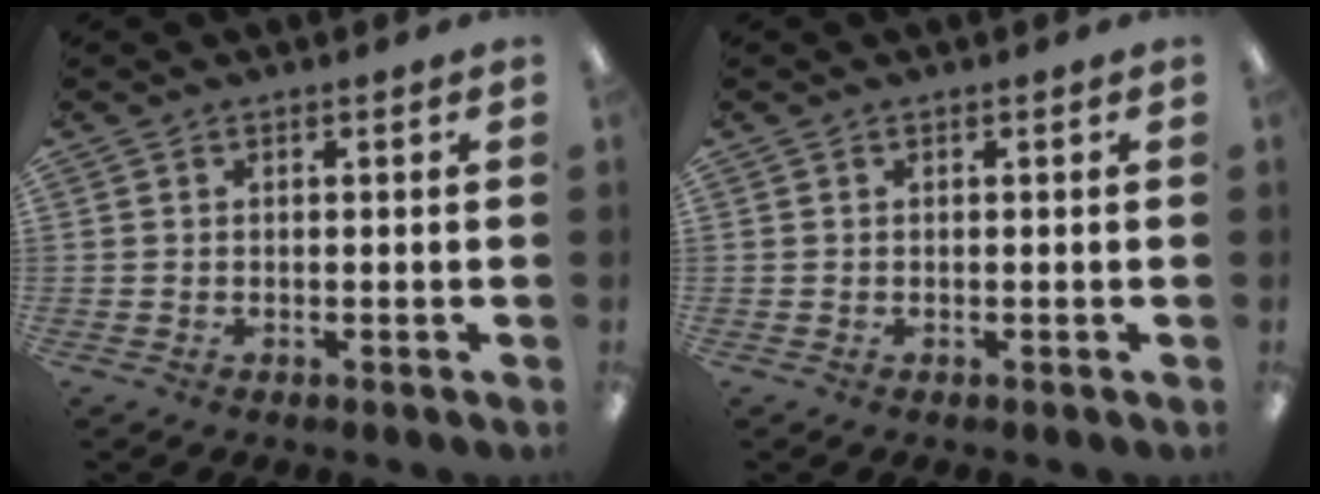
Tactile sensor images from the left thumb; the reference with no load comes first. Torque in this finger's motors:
{"motor_torque": [0.01, 0.00, -0.15, 0.14, 0.00]}